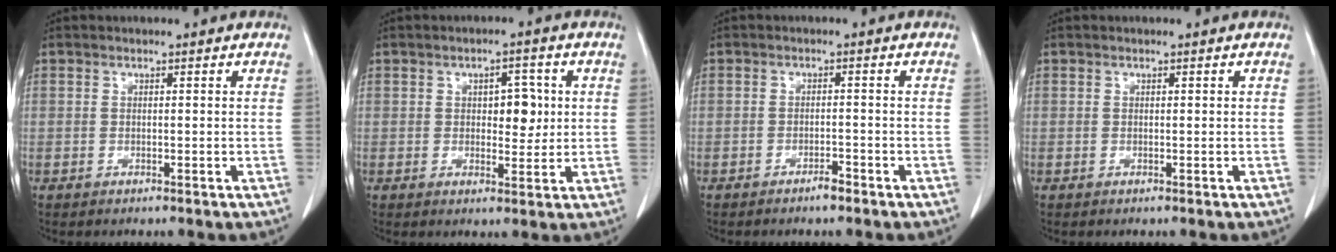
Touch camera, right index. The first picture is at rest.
{"total": 4.6, "force": [0.8, 2.4, 3.8], "torque": [-0.049, 0.005, 0.015]}
{"total": 1.7, "force": [-1.4, 0.3, 0.9], "torque": [-0.016, 0.000, -0.022]}
{"total": 0.0}